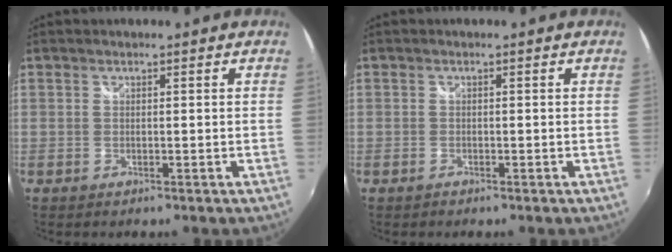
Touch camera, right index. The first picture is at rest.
{"total": 0.7, "force": [-0.6, 0.4, 0.1], "torque": [-0.003, -0.001, -0.012]}